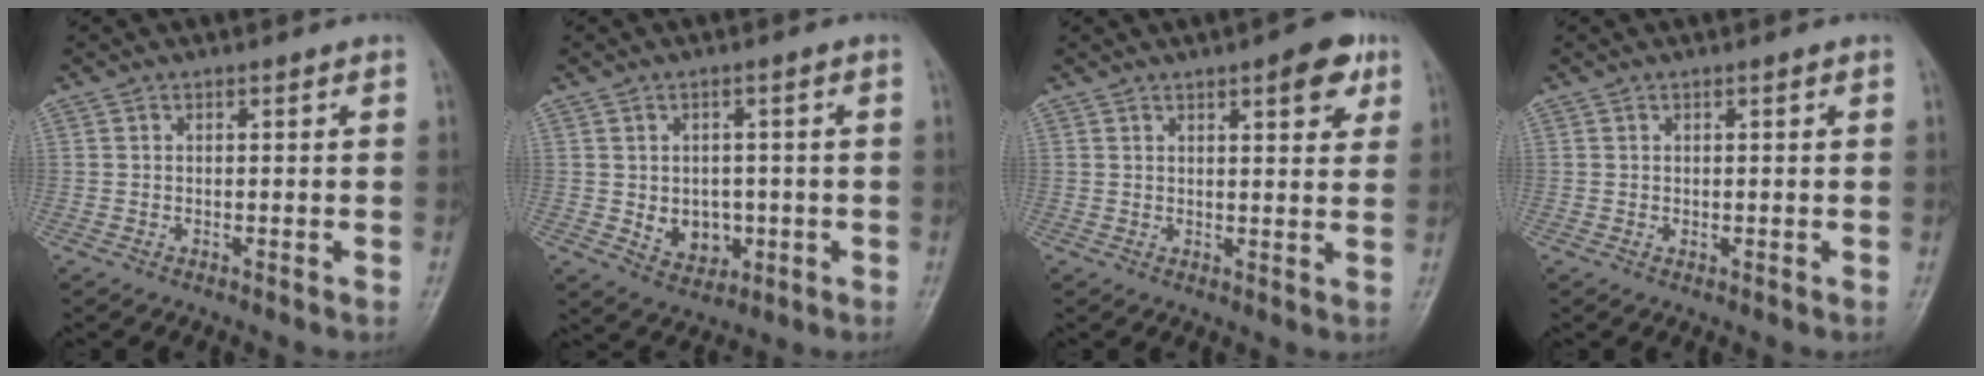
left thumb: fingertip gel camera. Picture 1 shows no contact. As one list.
[{"total": 6.3, "force": [-0.9, 5.0, 3.7], "torque": [-0.029, 0.003, 0.001]}, {"total": 6.9, "force": [3.6, 2.3, 5.4], "torque": [-0.051, -0.012, 0.040]}, {"total": 0.9, "force": [0.2, 0.4, 0.8], "torque": [-0.011, 0.001, 0.007]}]